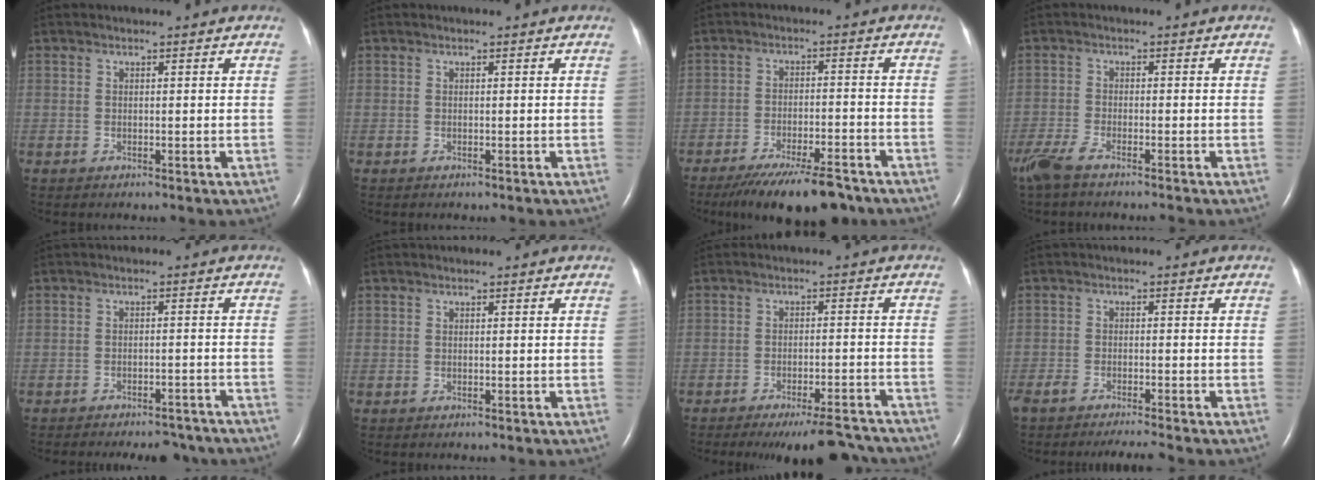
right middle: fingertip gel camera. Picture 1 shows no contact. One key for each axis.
{"total": 0.0}
{"total": 12.9, "fx": -10.3, "fy": 2.4, "fz": 7.4, "tx": -0.111, "ty": -0.019, "tz": -0.160}
{"total": 5.3, "fx": -4.2, "fy": 0.5, "fz": 3.1, "tx": -0.066, "ty": -0.014, "tz": -0.080}
{"total": 10.3, "fx": -9.3, "fy": 2.7, "fz": 3.4, "tx": -0.046, "ty": -0.002, "tz": -0.106}
{"total": 0.0}
{"total": 11.4, "fx": -10.4, "fy": 1.6, "fz": 4.3, "tx": -0.046, "ty": -0.003, "tz": -0.134}
{"total": 6.4, "fx": -5.7, "fy": -0.1, "fz": 2.9, "tx": -0.049, "ty": -0.014, "tz": -0.095}